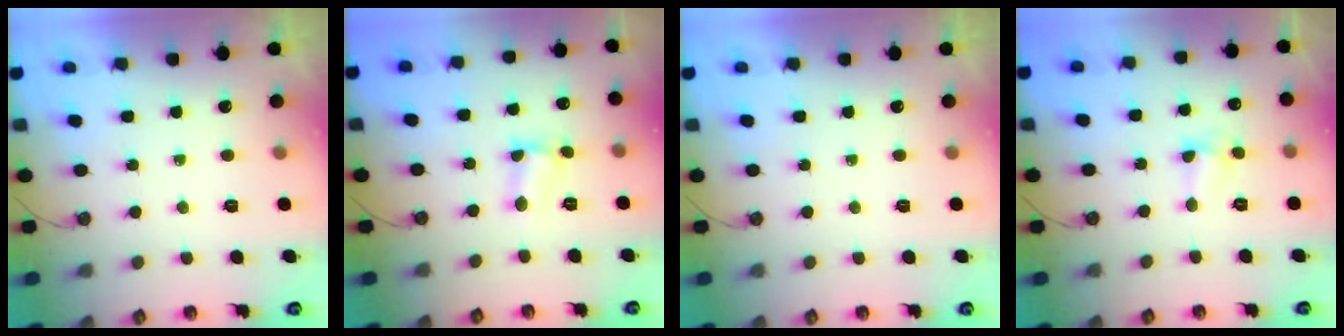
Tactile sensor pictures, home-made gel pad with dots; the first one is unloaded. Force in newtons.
{"total": 3.2, "press": 3.1, "slide": 0.4}
{"total": 0.0}
{"total": 3.9, "press": 3.9, "slide": 0.4}